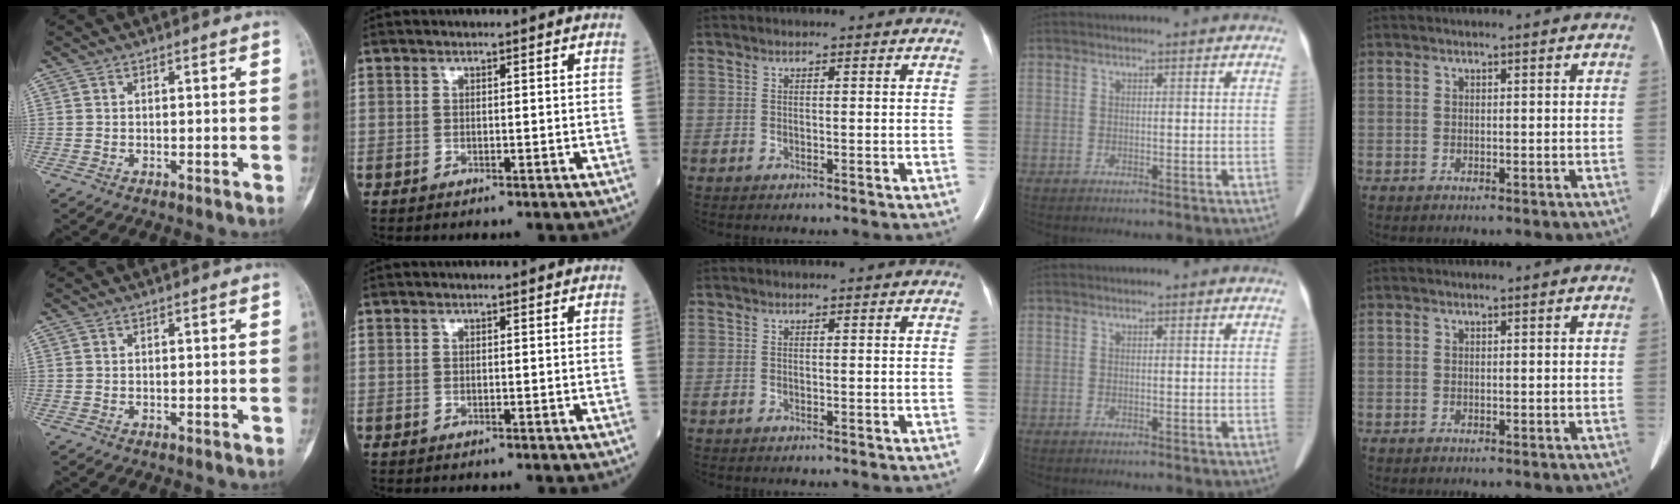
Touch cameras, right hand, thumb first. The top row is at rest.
{}